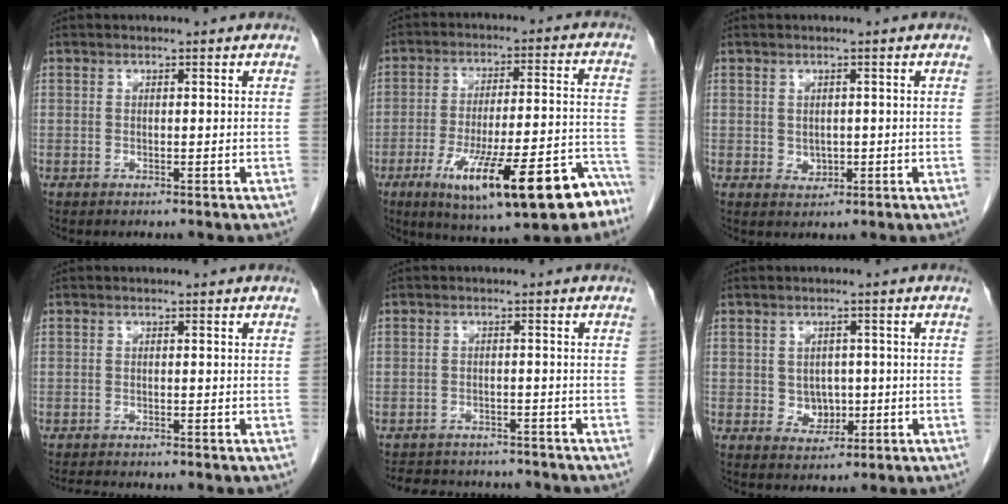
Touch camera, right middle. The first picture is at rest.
{"total": 19.9, "force": [-11.5, 3.9, 15.7], "torque": [-0.195, 0.007, -0.164]}
{"total": 1.7, "force": [0.0, 1.4, 1.0], "torque": [-0.017, -0.001, 0.007]}
{"total": 2.0, "force": [-1.9, -0.2, 0.5], "torque": [-0.011, -0.009, -0.034]}
{"total": 9.8, "force": [-9.0, 3.1, 2.3], "torque": [-0.038, 0.011, -0.115]}
{"total": 3.4, "force": [-0.2, 2.9, 1.8], "torque": [-0.020, 0.003, 0.006]}